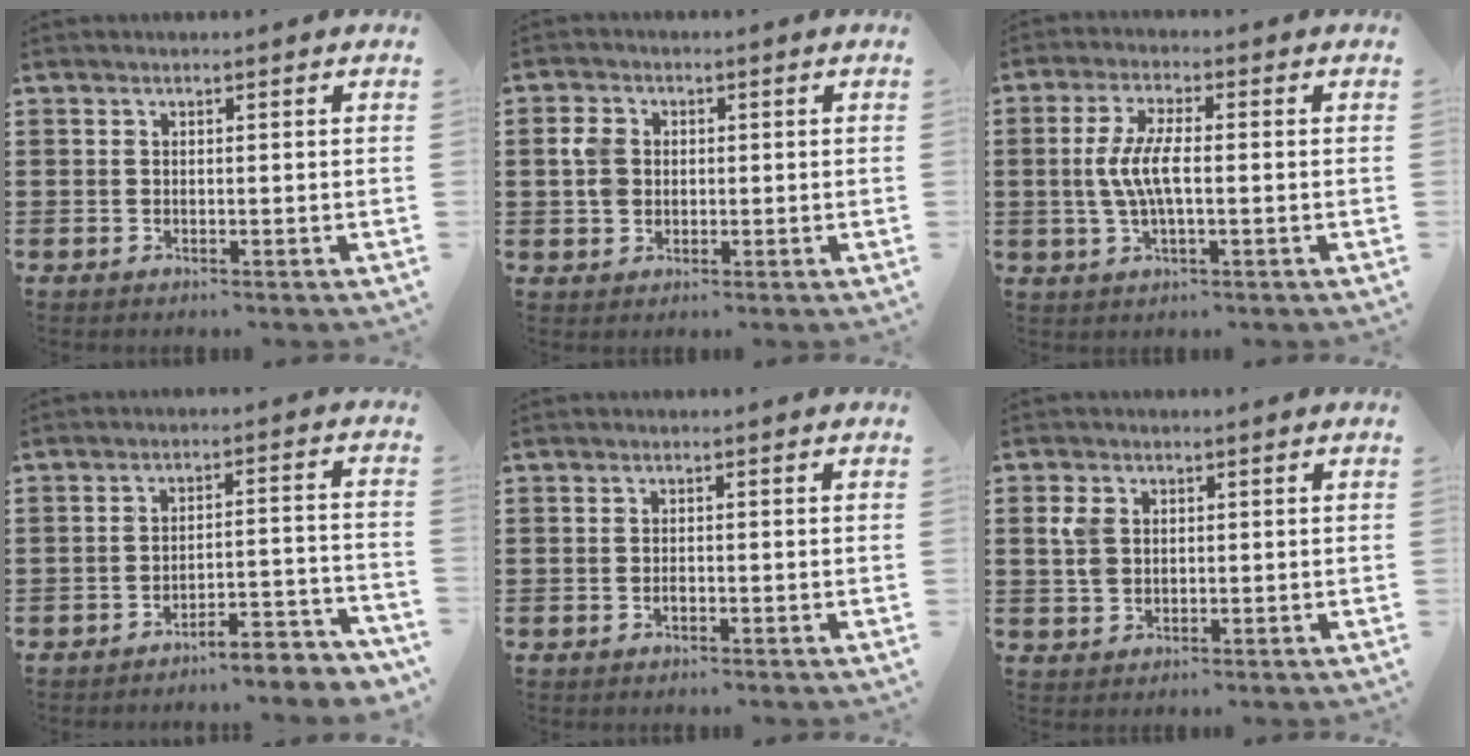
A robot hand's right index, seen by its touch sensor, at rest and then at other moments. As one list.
[{"total": 3.7, "force": [0.3, 3.1, 2.0], "torque": [-0.056, 0.010, 0.000]}, {"total": 6.0, "force": [-0.5, 1.9, 5.7], "torque": [-0.130, -0.005, -0.019]}, {"total": 4.4, "force": [-4.2, 0.0, 1.4], "torque": [-0.027, -0.004, -0.086]}, {"total": 0.8, "force": [-0.3, 0.5, 0.6], "torque": [-0.012, -0.002, -0.005]}, {"total": 3.5, "force": [0.9, 2.7, 2.1], "torque": [-0.057, 0.009, 0.013]}]